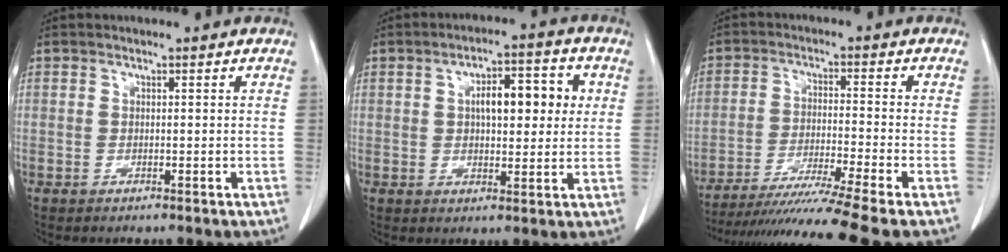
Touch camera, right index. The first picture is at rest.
{"total": 8.4, "force": [1.8, 3.2, 7.6], "torque": [-0.112, 0.023, 0.026]}
{"total": 14.9, "force": [-12.6, -3.2, 7.3], "torque": [-0.118, -0.035, -0.205]}